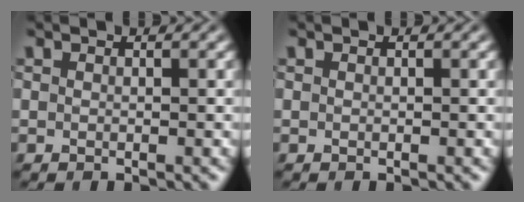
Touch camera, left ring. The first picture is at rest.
{"total": 0.0}